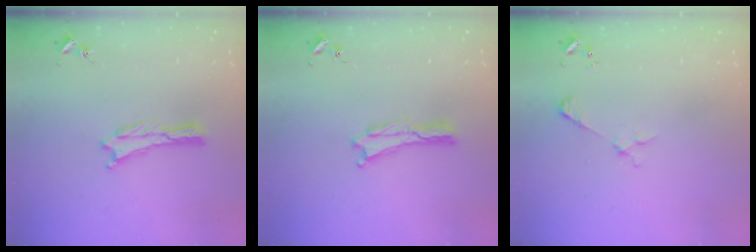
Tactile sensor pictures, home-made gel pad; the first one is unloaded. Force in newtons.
{"total": 0.0}
{"total": 2.2, "press": 2.2, "slide": 0.2}